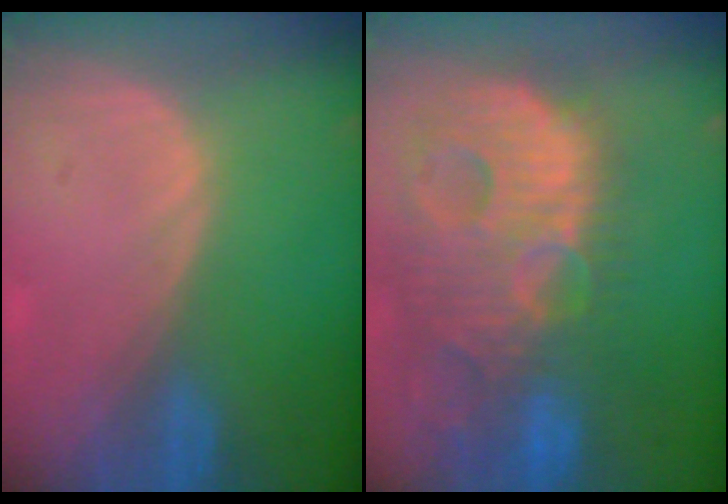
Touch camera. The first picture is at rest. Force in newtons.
{"total": 14.4, "press": 12.4, "slide": 7.3}